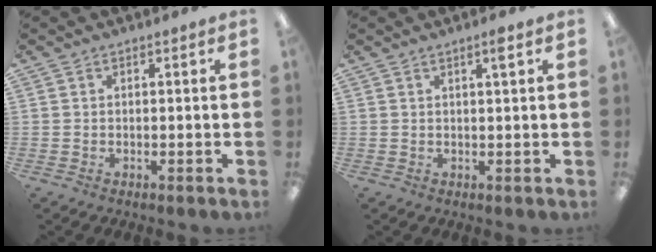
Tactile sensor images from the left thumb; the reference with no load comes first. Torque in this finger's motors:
{"motor_torque": [-0.10, 0.01, -0.42, 0.20, 0.03]}